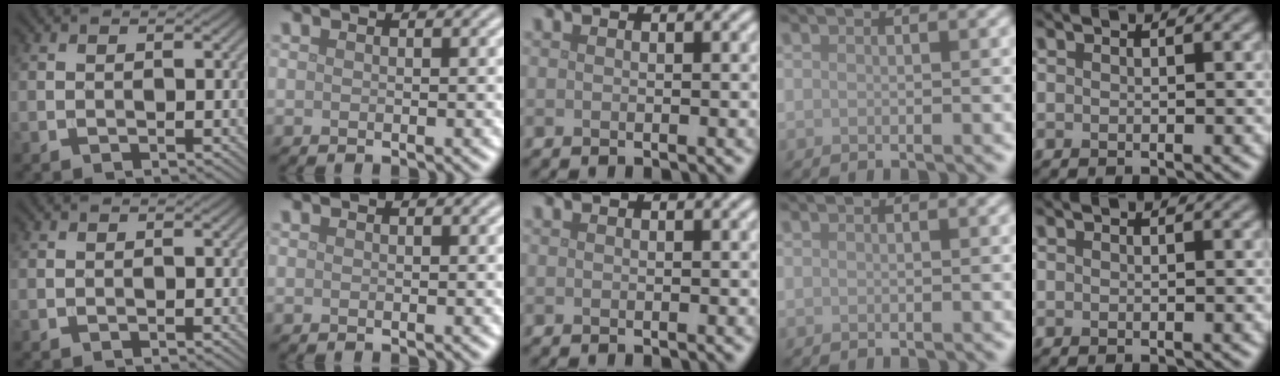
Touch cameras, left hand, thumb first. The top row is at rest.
{}